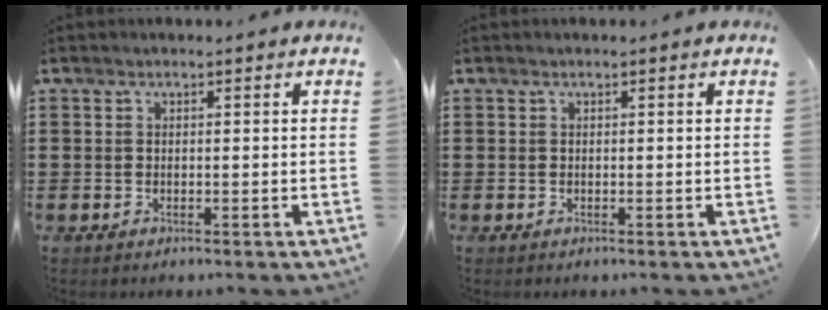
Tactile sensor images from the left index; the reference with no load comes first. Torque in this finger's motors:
{"motor_torque": [0.00, 0.00, 0.00, 0.00]}